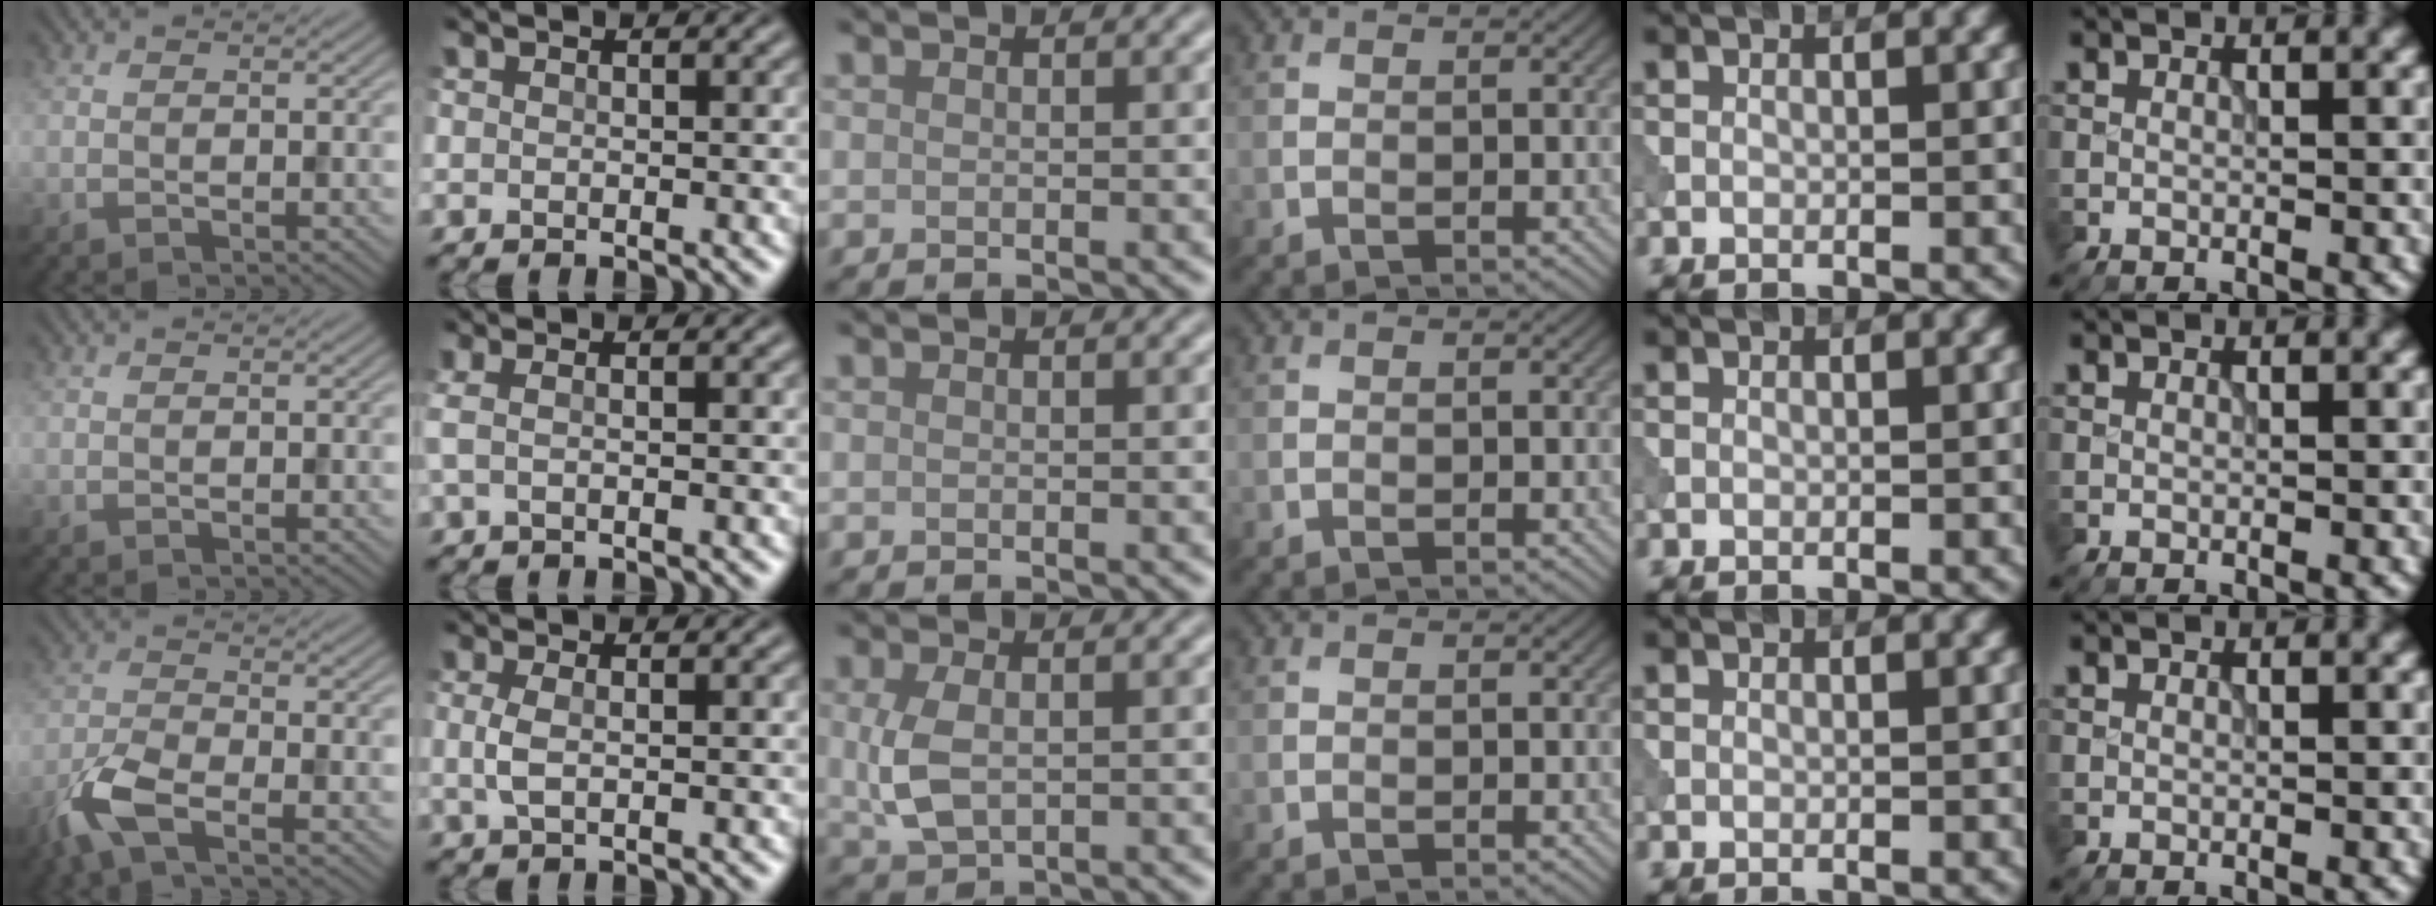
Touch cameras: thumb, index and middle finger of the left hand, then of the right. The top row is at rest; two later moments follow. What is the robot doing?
{"motion": "wipe", "object": "makeup brush"}